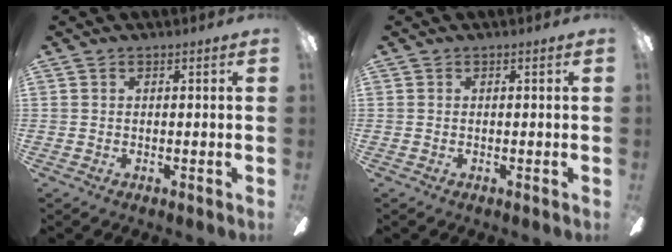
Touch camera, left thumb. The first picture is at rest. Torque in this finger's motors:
{"motor_torque": [-0.02, 0.02, 0.02, 0.13, -0.01]}